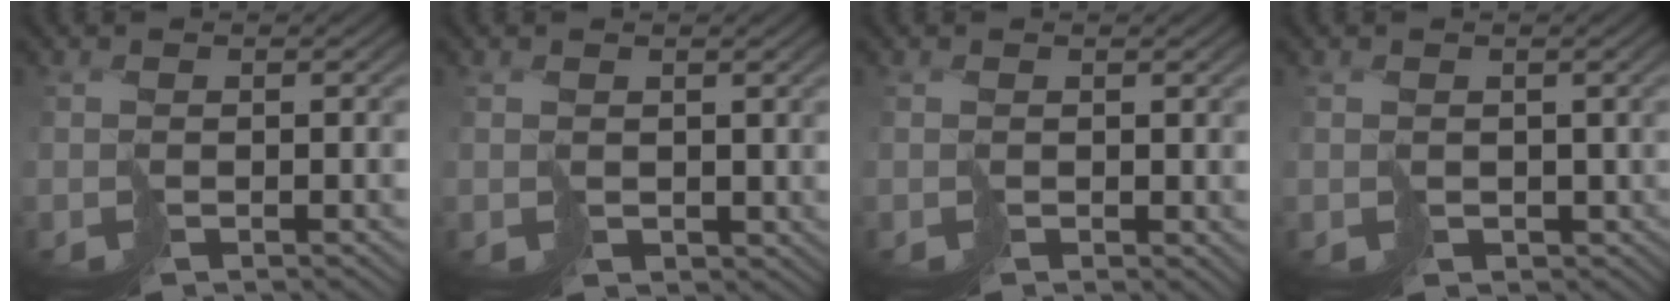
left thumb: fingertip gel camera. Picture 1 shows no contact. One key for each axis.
{"total": 1.6, "fx": 1.0, "fy": 1.2, "fz": 0.2, "tx": -0.015, "ty": -0.004, "tz": 0.023}
{"total": 0.6, "fx": 0.6, "fy": 0.2, "fz": -0.1, "tx": 0.000, "ty": -0.002, "tz": 0.011}
{"total": 2.5, "fx": 0.3, "fy": 2.3, "fz": 0.8, "tx": -0.018, "ty": -0.012, "tz": 0.008}